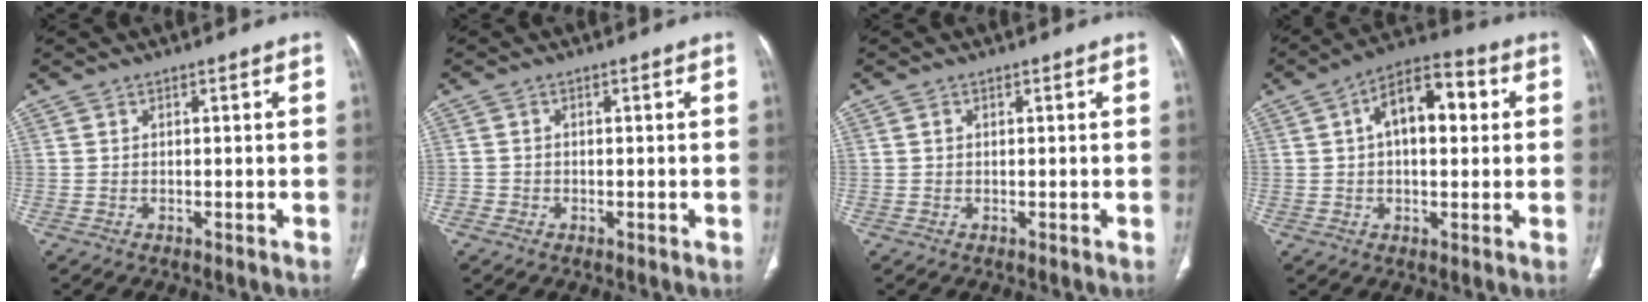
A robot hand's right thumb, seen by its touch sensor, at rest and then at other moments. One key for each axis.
{"total": 1.1, "fx": -0.5, "fy": 1.0, "fz": 0.0, "tx": 0.004, "ty": 0.005, "tz": -0.013}
{"total": 0.5, "fx": 0.2, "fy": 0.5, "fz": 0.2, "tx": -0.002, "ty": 0.001, "tz": 0.003}
{"total": 12.1, "fx": 2.6, "fy": 6.4, "fz": 9.9, "tx": -0.136, "ty": 0.026, "tz": 0.032}